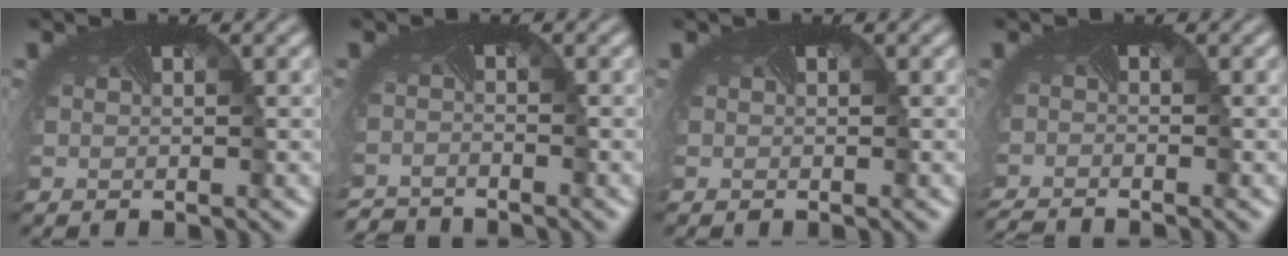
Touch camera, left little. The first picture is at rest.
{"total": 2.9, "force": [-2.8, -0.2, -0.5], "torque": [-0.001, -0.018, -0.055]}
{"total": 0.0}
{"total": 2.5, "force": [-2.4, -0.1, 0.4], "torque": [-0.010, -0.019, -0.049]}